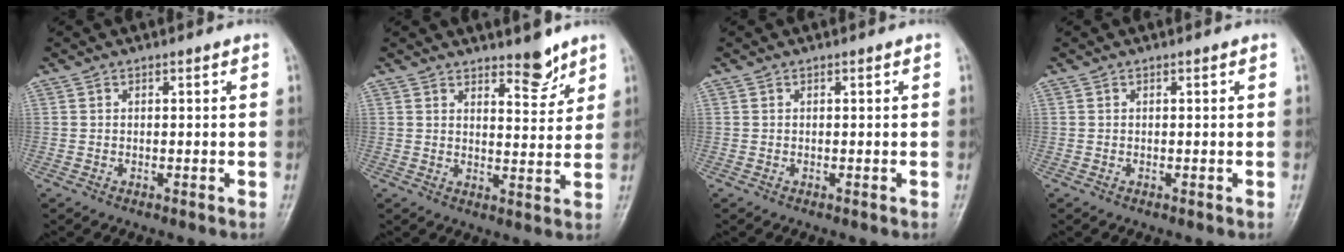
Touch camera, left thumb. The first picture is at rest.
{"total": 5.3, "force": [4.1, 1.8, 2.7], "torque": [-0.020, -0.036, 0.061]}
{"total": 0.0}
{"total": 0.0}